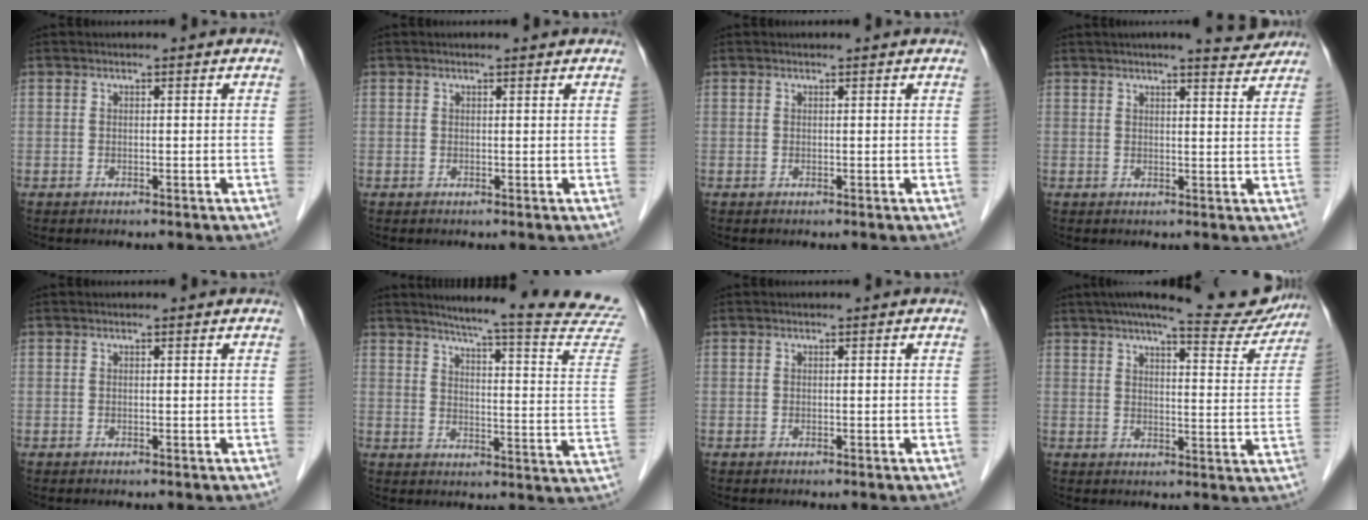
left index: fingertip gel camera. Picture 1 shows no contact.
{"total": 1.8, "force": [1.5, 0.5, 0.8], "torque": [-0.012, 0.011, 0.014]}
{"total": 0.9, "force": [0.9, 0.1, 0.1], "torque": [-0.009, 0.003, 0.008]}
{"total": 5.3, "force": [4.8, 0.5, 2.3], "torque": [-0.031, -0.001, 0.051]}
{"total": 0.0}
{"total": 23.3, "force": [21.5, -0.9, 8.9], "torque": [-0.121, -0.112, 0.246]}
{"total": 0.0}
{"total": 16.2, "force": [14.4, 2.6, 6.9], "torque": [-0.089, -0.008, 0.175]}